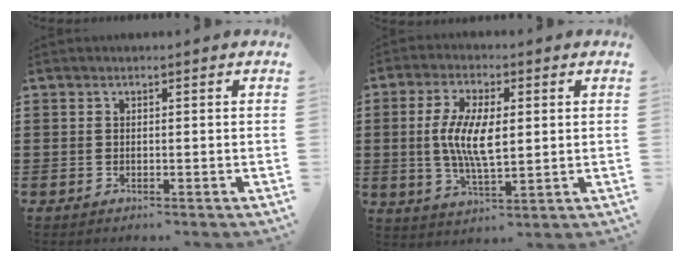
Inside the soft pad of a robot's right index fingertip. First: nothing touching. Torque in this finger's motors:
{"motor_torque": [0.64, -0.14, 0.37, 0.21]}